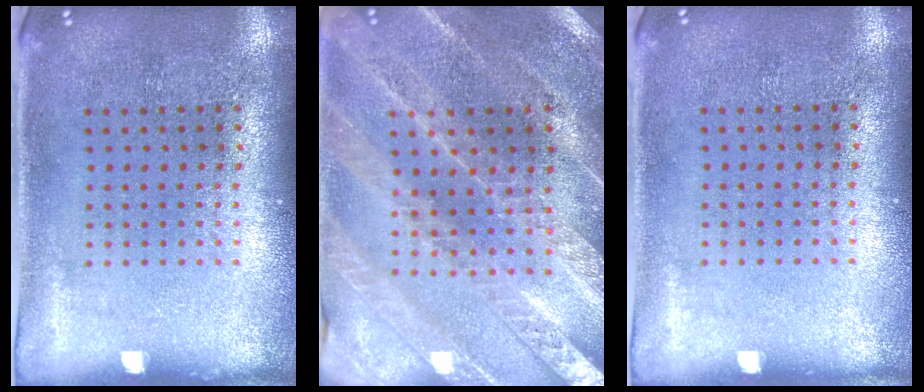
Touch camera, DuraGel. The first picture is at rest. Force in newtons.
{"total": 2.4, "press": 2.4, "slide": 0.3}
{"total": 0.0}